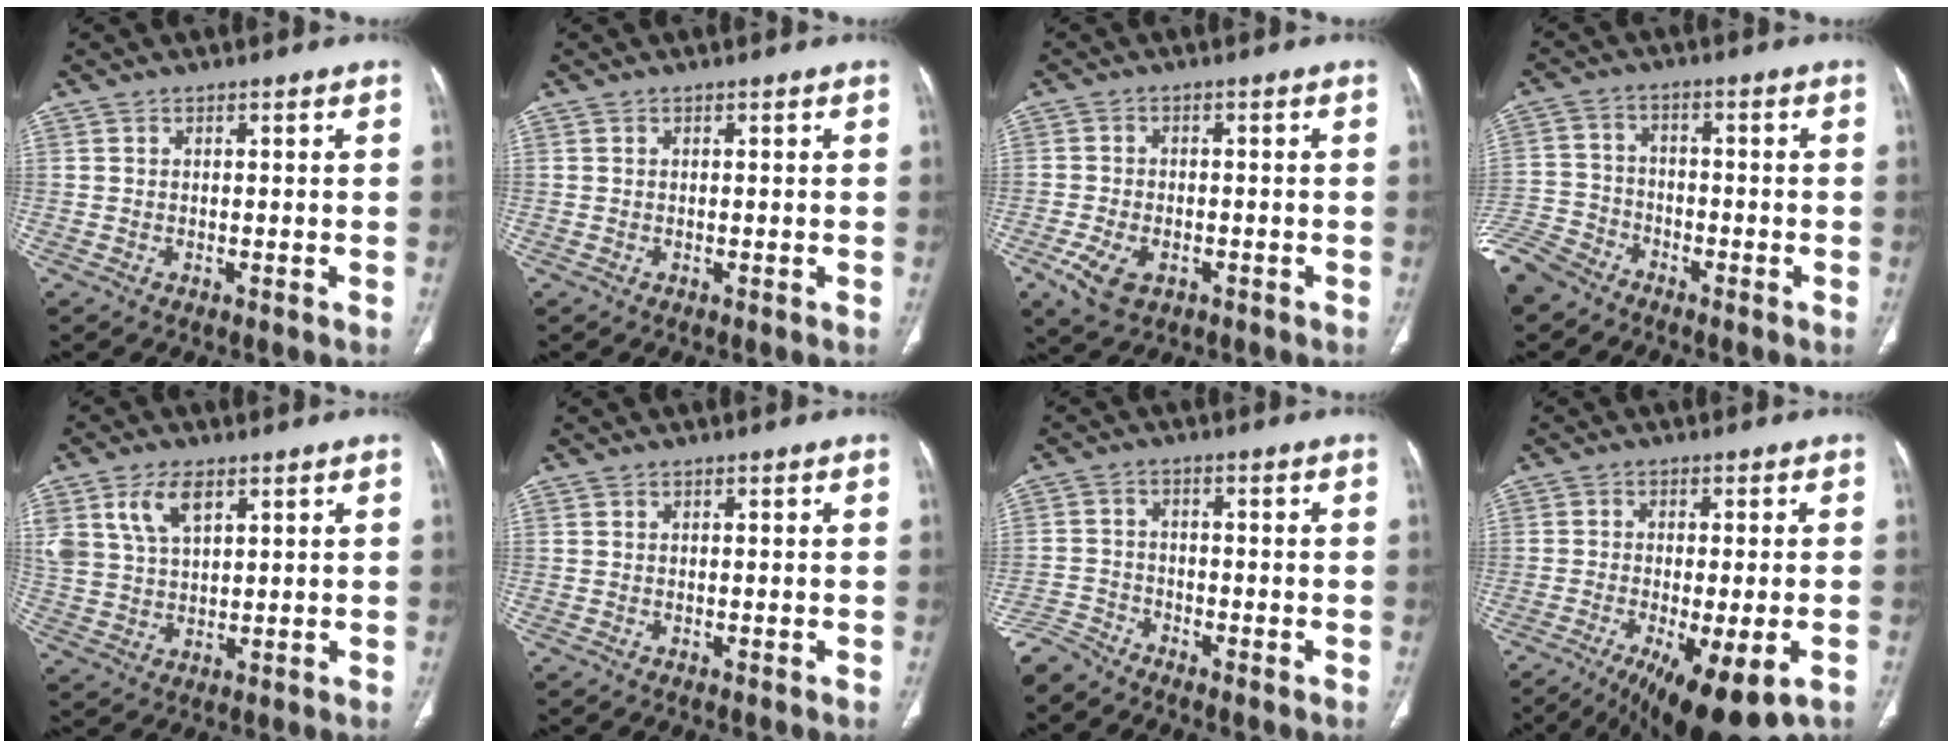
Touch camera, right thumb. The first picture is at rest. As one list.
[{"total": 0.0}, {"total": 6.6, "force": [-3.1, 4.0, 4.3], "torque": [-0.089, 0.006, -0.050]}, {"total": 8.9, "force": [-6.9, 5.2, 2.1], "torque": [-0.055, 0.025, -0.139]}, {"total": 8.1, "force": [4.1, 4.3, 5.4], "torque": [-0.101, -0.012, 0.088]}, {"total": 0.0}, {"total": 4.2, "force": [-4.1, 0.8, -0.1], "torque": [-0.004, 0.006, -0.087]}, {"total": 13.9, "force": [-7.0, 3.9, 11.3], "torque": [-0.167, -0.010, -0.102]}]